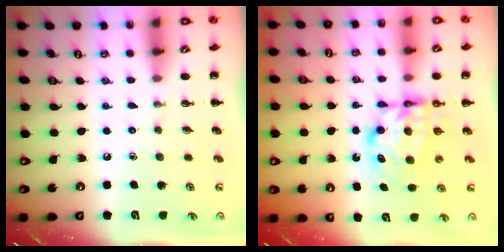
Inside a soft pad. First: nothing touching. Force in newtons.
{"total": 6.7, "press": 6.6, "slide": 0.6}